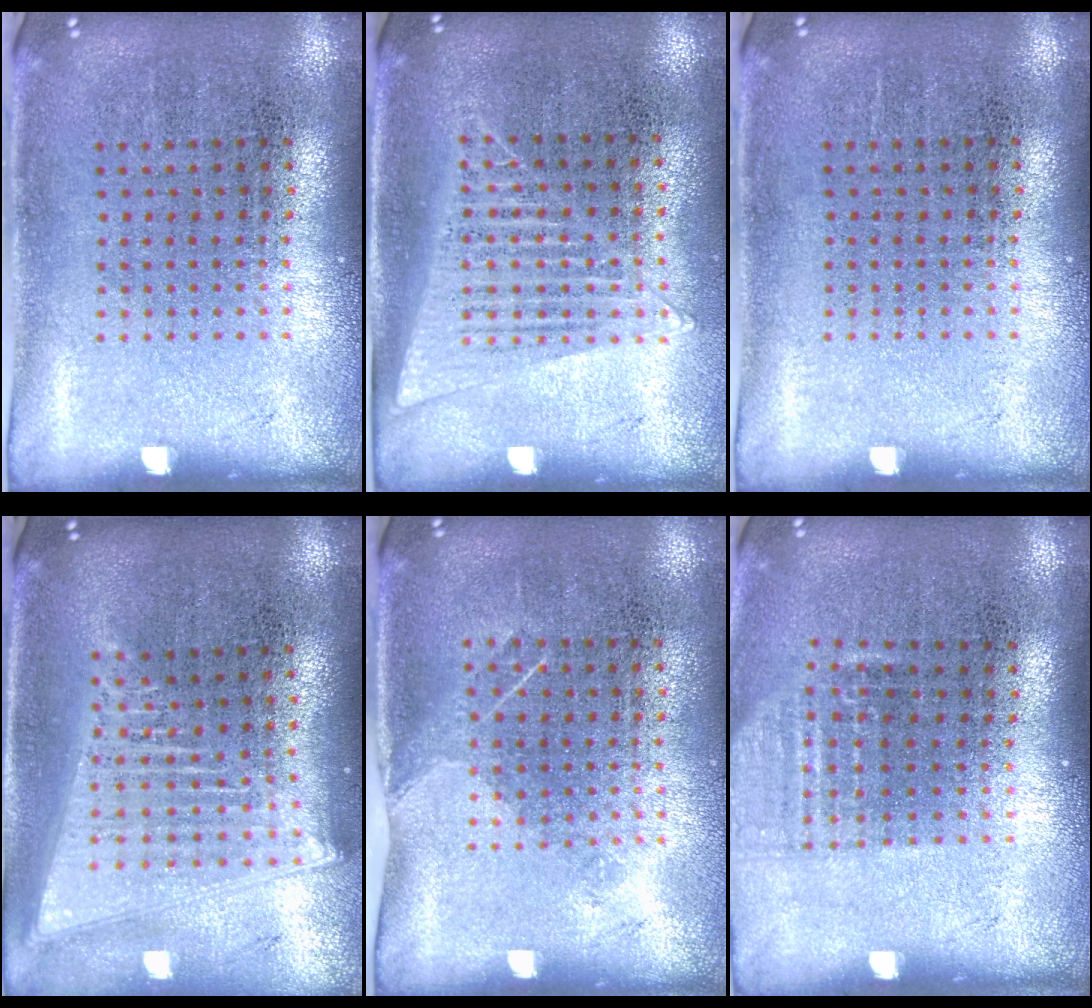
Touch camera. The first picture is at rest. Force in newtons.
{"total": 1.4, "press": 1.3, "slide": 0.5}
{"total": 0.0}
{"total": 2.0, "press": 1.7, "slide": 1.1}
{"total": 1.2, "press": 0.9, "slide": 0.7}
{"total": 1.0, "press": 0.9, "slide": 0.4}